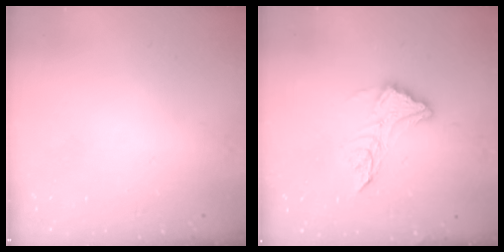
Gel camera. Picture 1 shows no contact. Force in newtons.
{"total": 12.4, "press": 12.4, "slide": 0.8}